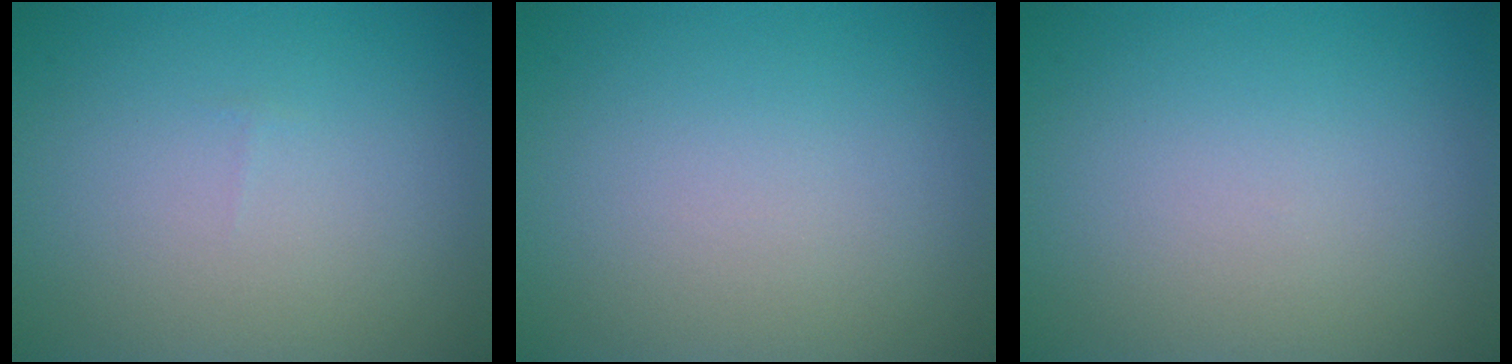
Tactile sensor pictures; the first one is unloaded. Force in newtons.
{"total": 0.0}
{"total": 0.0}